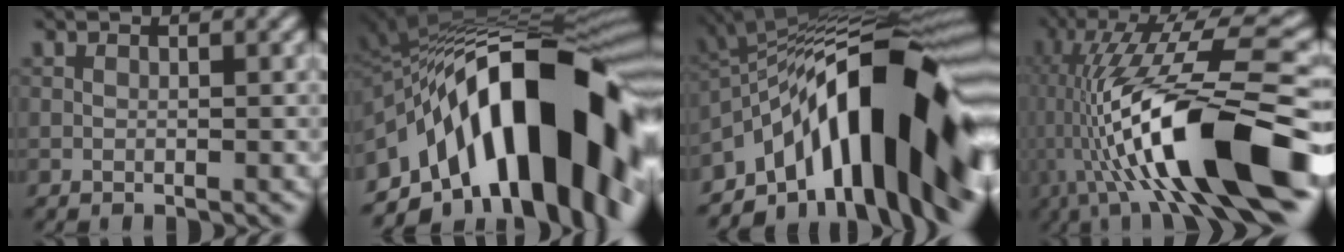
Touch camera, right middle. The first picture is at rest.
{"total": 18.0, "force": [-5.3, 9.0, 14.7], "torque": [-0.212, 0.036, -0.091]}
{"total": 15.8, "force": [-5.3, 6.4, 13.4], "torque": [-0.172, 0.052, -0.105]}
{"total": 15.3, "force": [-2.8, 3.7, 14.6], "torque": [-0.267, 0.047, -0.037]}